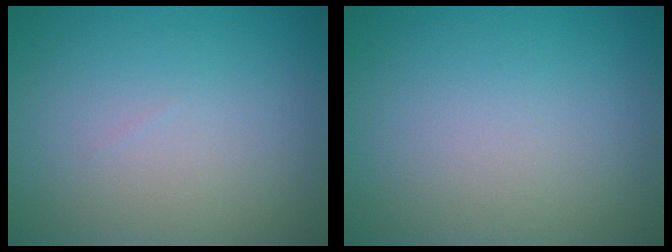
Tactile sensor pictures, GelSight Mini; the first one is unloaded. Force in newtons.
{"total": 0.0}